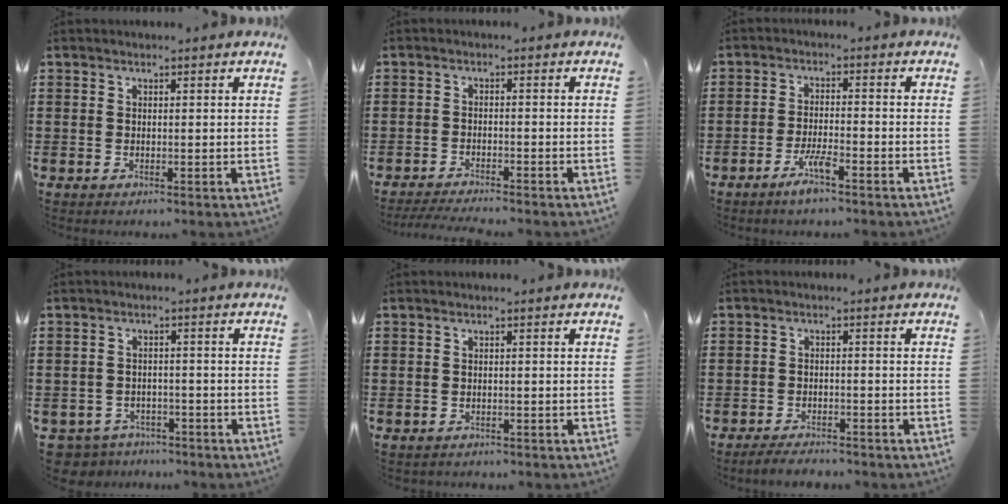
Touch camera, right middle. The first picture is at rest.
{"total": 2.6, "force": [-2.6, 0.0, 0.6], "torque": [-0.018, -0.002, -0.054]}
{"total": 4.1, "force": [-2.8, 0.5, 3.0], "torque": [-0.064, 0.000, -0.055]}
{"total": 3.0, "force": [-2.9, 0.7, -0.2], "torque": [-0.015, -0.003, -0.067]}
{"total": 0.6, "force": [-0.6, 0.1, 0.0], "torque": [-0.003, -0.001, -0.013]}
{"total": 2.7, "force": [-2.7, 0.3, 0.2], "torque": [-0.009, 0.001, -0.056]}